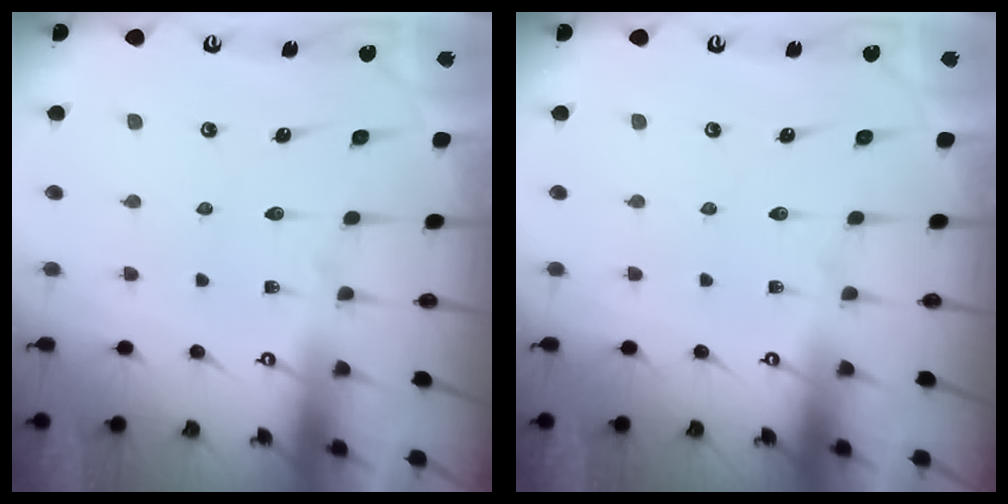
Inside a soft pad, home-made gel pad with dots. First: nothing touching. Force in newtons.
{"total": 0.0}